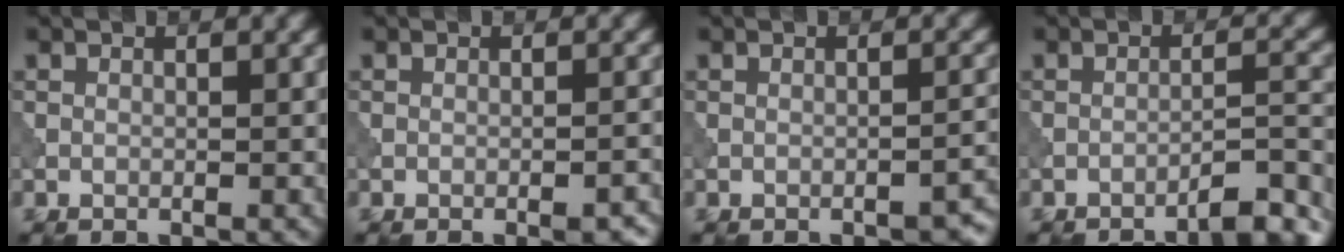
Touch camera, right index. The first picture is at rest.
{"total": 2.5, "force": [-1.6, 0.6, 1.8], "torque": [-0.026, 0.001, -0.022]}
{"total": 2.3, "force": [-1.9, 0.5, 1.3], "torque": [-0.011, 0.008, -0.026]}
{"total": 4.8, "force": [-3.9, 0.6, 2.7], "torque": [-0.028, 0.018, -0.059]}